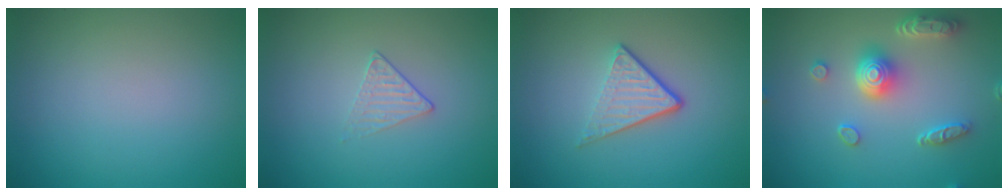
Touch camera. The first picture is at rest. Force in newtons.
{"total": 1.2, "press": 0.7, "slide": 1.0}
{"total": 3.6, "press": 2.4, "slide": 2.7}
{"total": 5.0, "press": 4.0, "slide": 3.0}